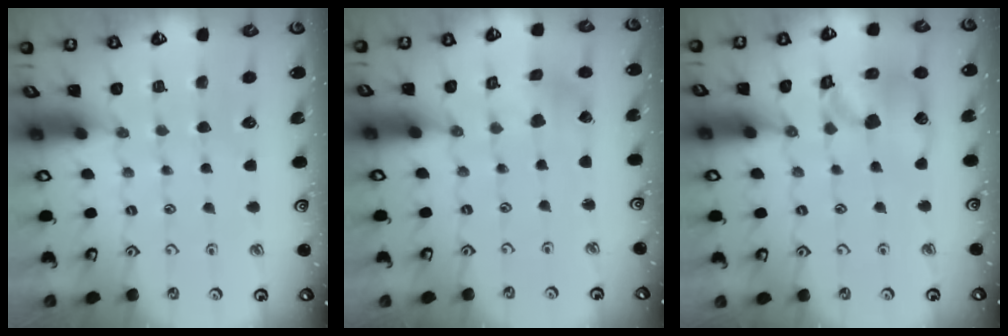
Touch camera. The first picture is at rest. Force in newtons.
{"total": 1.3, "press": 1.3, "slide": 0.2}
{"total": 15.3, "press": 15.1, "slide": 2.1}